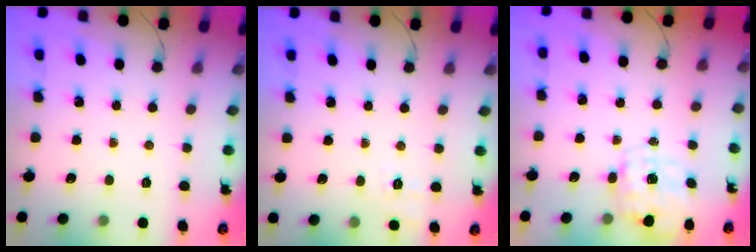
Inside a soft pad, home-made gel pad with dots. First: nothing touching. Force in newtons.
{"total": 2.6, "press": 1.6, "slide": 2.1}
{"total": 2.8, "press": 2.7, "slide": 0.9}